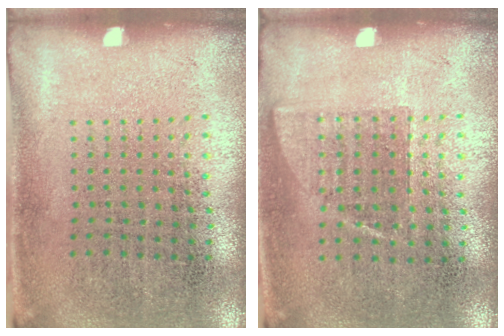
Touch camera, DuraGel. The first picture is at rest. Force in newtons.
{"total": 0.7, "press": 0.6, "slide": 0.4}